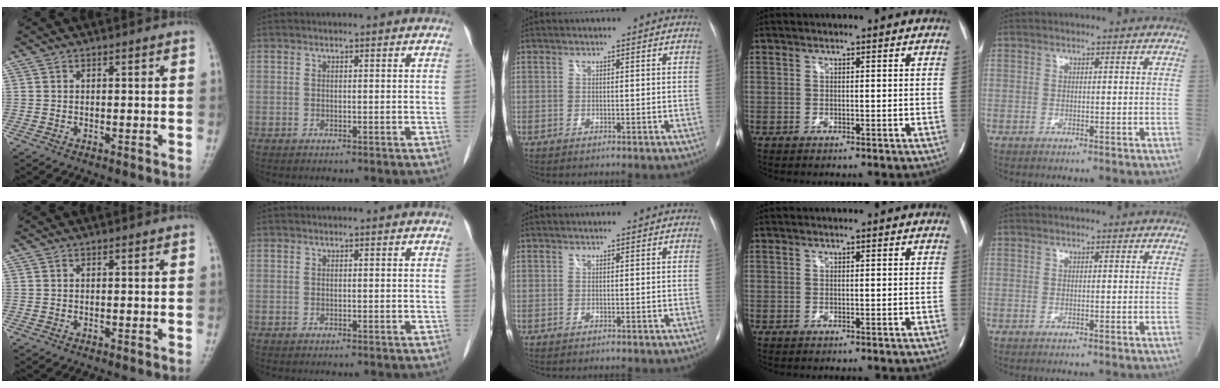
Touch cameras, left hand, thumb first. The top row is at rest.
{}